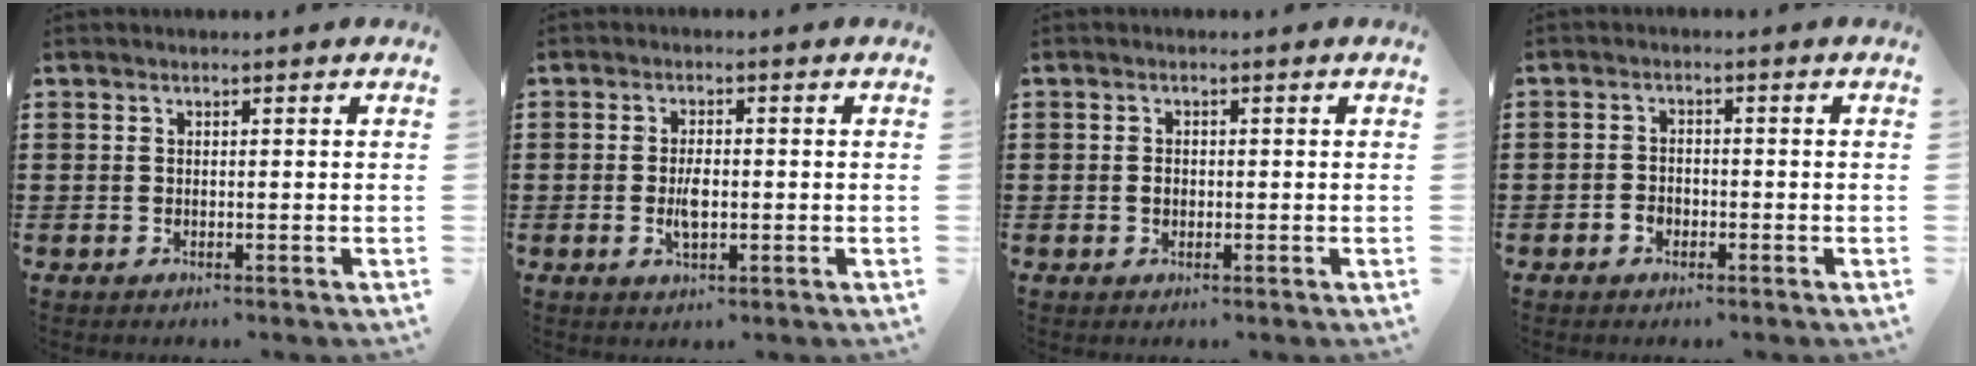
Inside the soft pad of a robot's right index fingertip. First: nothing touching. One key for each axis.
{"total": 3.6, "fx": -0.4, "fy": 1.5, "fz": 3.2, "tx": -0.067, "ty": -0.001, "tz": -0.010}
{"total": 1.3, "fx": -0.1, "fy": 0.9, "fz": 0.9, "tx": -0.019, "ty": 0.003, "tz": -0.003}
{"total": 1.7, "fx": -1.0, "fy": 1.2, "fz": 0.5, "tx": -0.013, "ty": 0.000, "tz": -0.022}